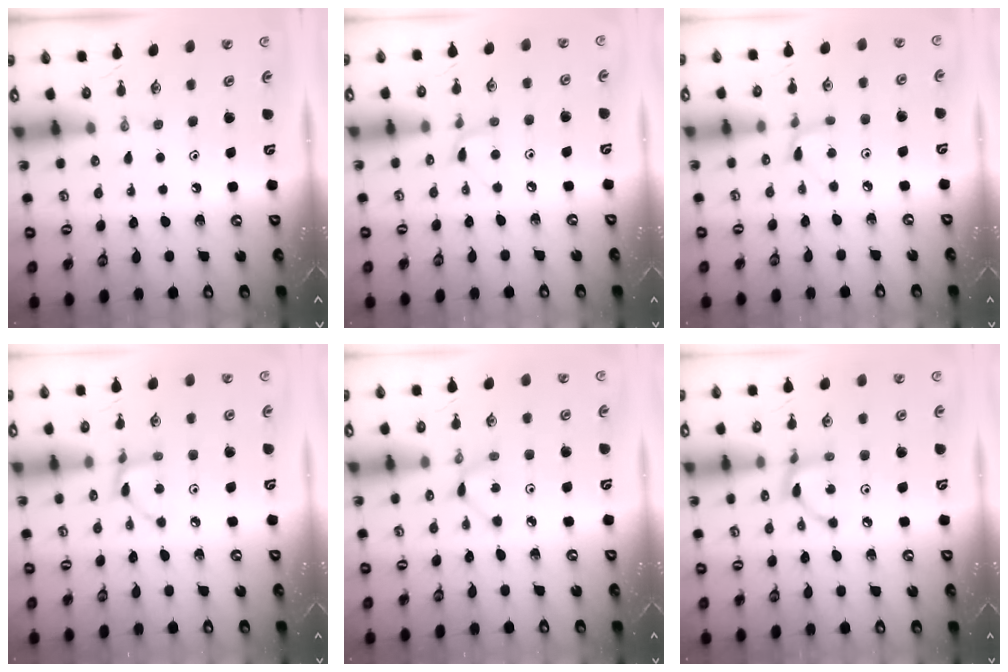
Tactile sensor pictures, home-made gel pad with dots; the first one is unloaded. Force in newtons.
{"total": 5.4, "press": 5.3, "slide": 0.7}
{"total": 3.5, "press": 3.5, "slide": 0.4}
{"total": 3.3, "press": 3.3, "slide": 0.1}
{"total": 1.4, "press": 1.4, "slide": 0.2}
{"total": 4.4, "press": 4.4, "slide": 0.2}